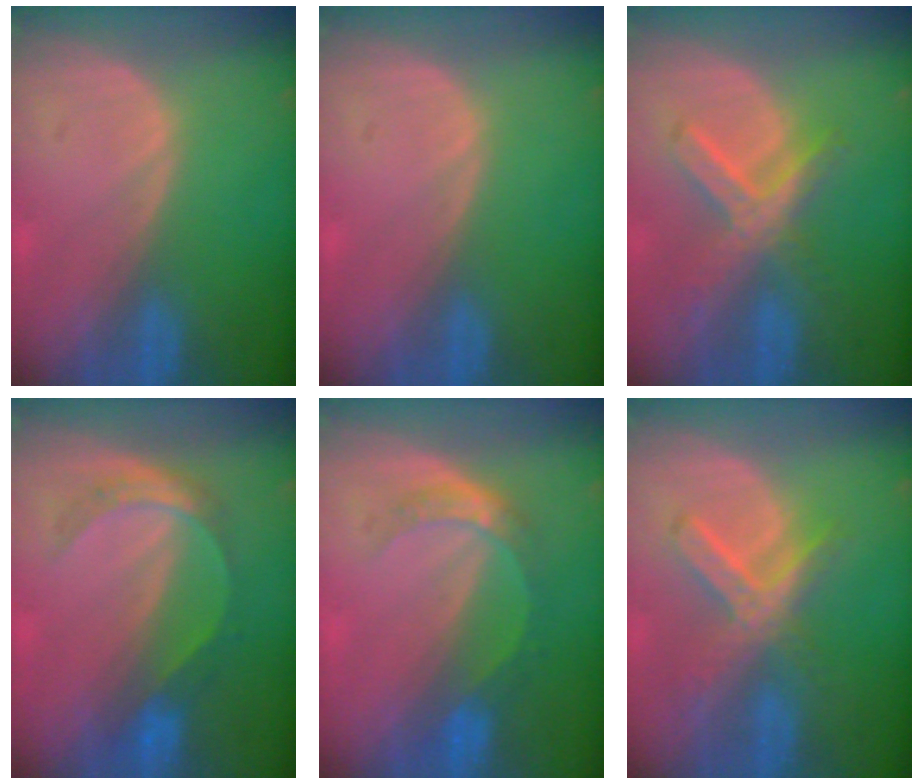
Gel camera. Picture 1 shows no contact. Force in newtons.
{"total": 0.0}
{"total": 7.2, "press": 6.3, "slide": 3.5}
{"total": 5.3, "press": 5.0, "slide": 1.6}
{"total": 5.1, "press": 4.6, "slide": 2.3}
{"total": 7.3, "press": 6.3, "slide": 3.7}